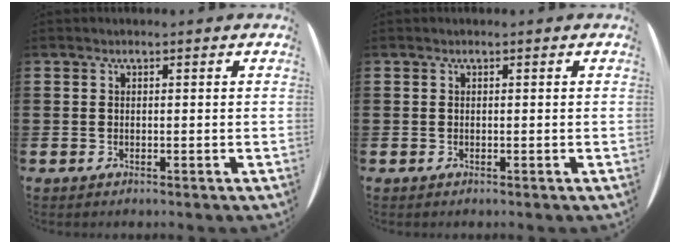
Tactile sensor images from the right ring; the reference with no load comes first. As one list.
[{"total": 0.0}]